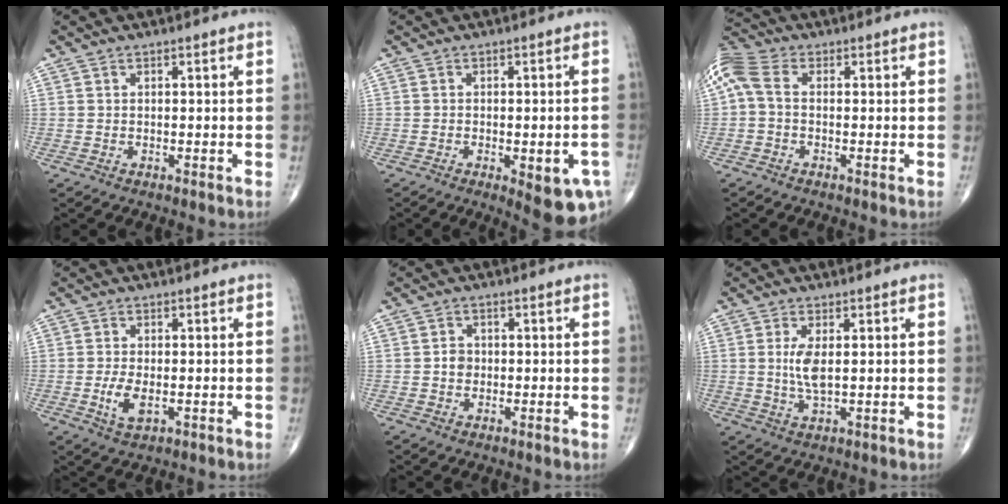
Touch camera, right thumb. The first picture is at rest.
{"total": 9.6, "force": [-3.6, 3.1, 8.4], "torque": [-0.094, 0.000, -0.037]}
{"total": 7.8, "force": [0.2, 5.0, 5.9], "torque": [-0.142, 0.022, -0.006]}
{"total": 4.2, "force": [-1.1, 1.9, 3.5], "torque": [-0.072, -0.008, -0.018]}
{"total": 2.1, "force": [-0.2, 1.8, 1.0], "torque": [-0.007, 0.006, -0.006]}
{"total": 4.3, "force": [0.6, 1.4, 4.0], "torque": [-0.090, -0.011, 0.015]}